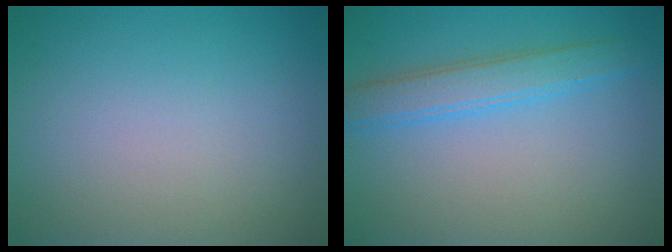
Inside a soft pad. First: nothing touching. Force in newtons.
{"total": 2.4, "press": 2.4, "slide": 0.2}